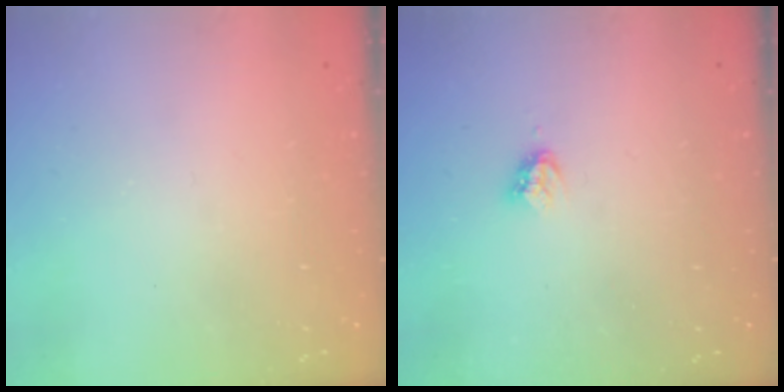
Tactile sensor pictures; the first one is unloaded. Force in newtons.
{"total": 3.5, "press": 3.5, "slide": 0.3}